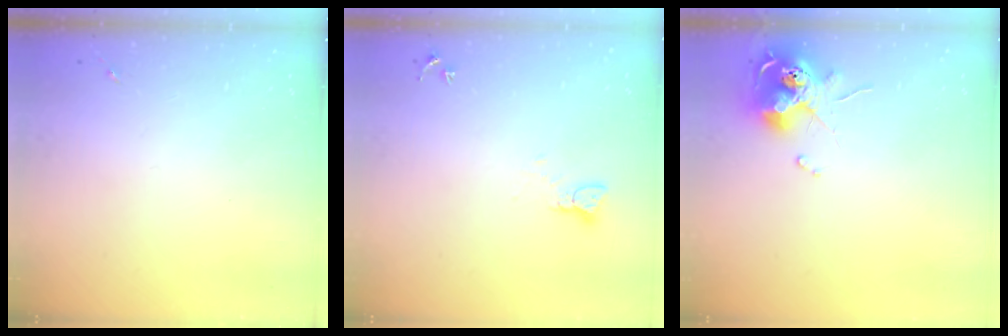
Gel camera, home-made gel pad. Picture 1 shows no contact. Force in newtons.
{"total": 2.1, "press": 2.1, "slide": 0.2}
{"total": 13.5, "press": 13.4, "slide": 1.2}